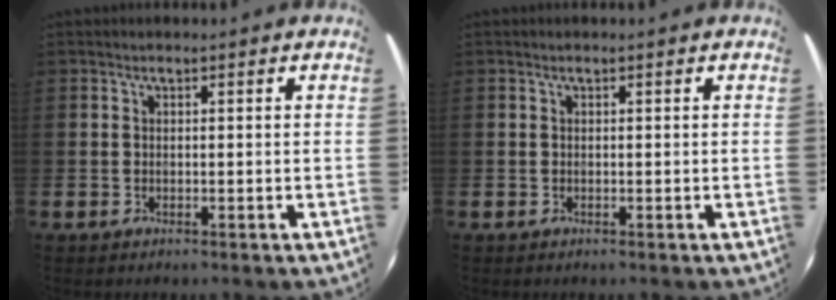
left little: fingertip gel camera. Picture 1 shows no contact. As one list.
[{"total": 0.0}]